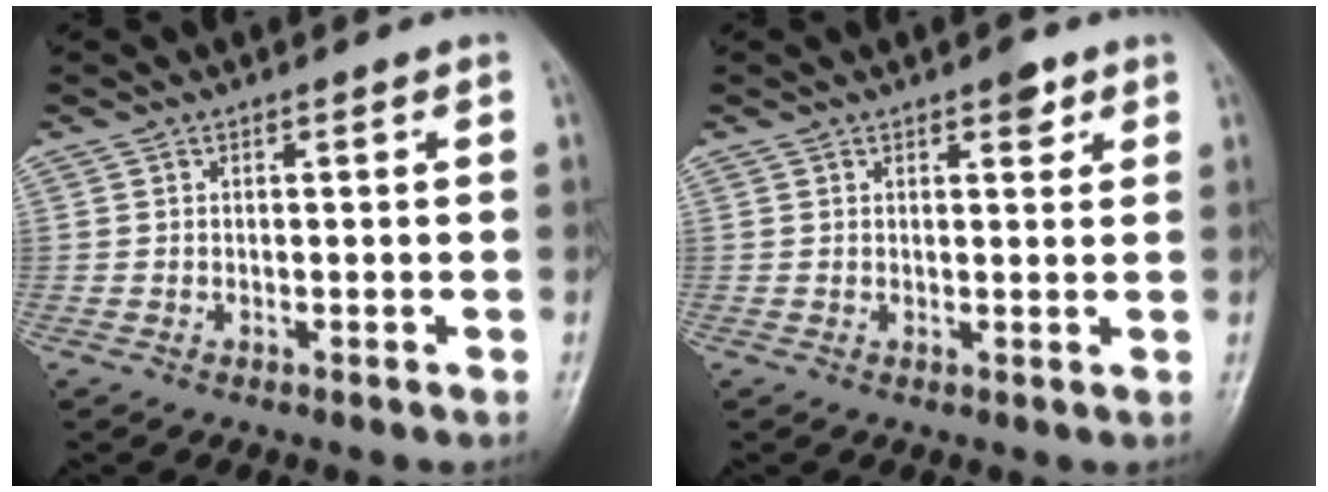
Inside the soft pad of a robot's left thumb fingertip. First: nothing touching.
{"total": 2.8, "force": [1.8, 1.3, 1.8], "torque": [-0.012, -0.008, 0.022]}